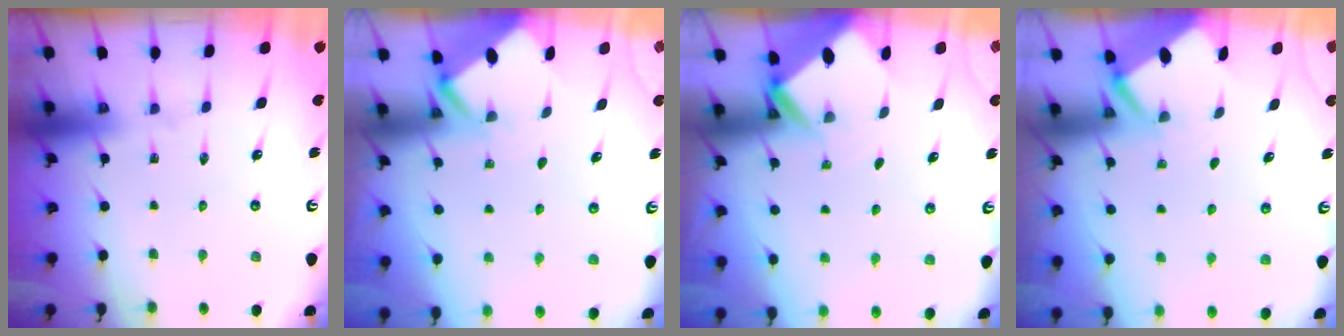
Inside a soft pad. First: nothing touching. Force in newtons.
{"total": 2.8, "press": 2.8, "slide": 0.2}
{"total": 2.8, "press": 2.8, "slide": 0.1}
{"total": 2.6, "press": 2.6, "slide": 0.1}